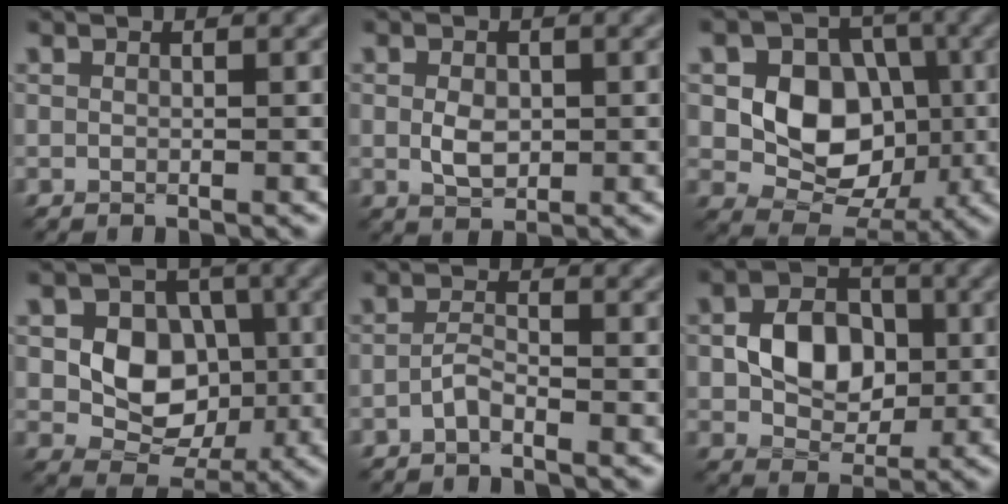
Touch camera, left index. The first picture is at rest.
{"total": 2.3, "force": [-0.1, 1.5, 1.7], "torque": [-0.035, -0.001, -0.004]}
{"total": 8.3, "force": [-0.1, 6.7, 5.0], "torque": [-0.071, 0.003, -0.016]}
{"total": 7.0, "force": [-0.1, 5.6, 4.3], "torque": [-0.062, 0.004, -0.010]}
{"total": 1.5, "force": [-1.1, 0.2, 0.9], "torque": [-0.025, 0.005, -0.028]}
{"total": 5.5, "force": [-0.1, 4.2, 3.6], "torque": [-0.064, 0.002, -0.007]}